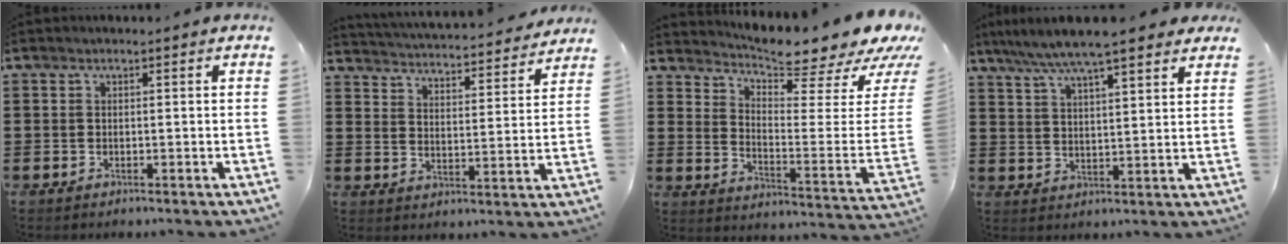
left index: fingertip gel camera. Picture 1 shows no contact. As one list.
[{"total": 3.8, "force": [3.7, -0.5, 0.2], "torque": [-0.026, -0.040, 0.058]}, {"total": 7.3, "force": [6.8, 0.1, 2.6], "torque": [-0.061, -0.072, 0.111]}, {"total": 7.0, "force": [5.9, 0.6, 3.8], "torque": [-0.093, -0.016, 0.103]}]